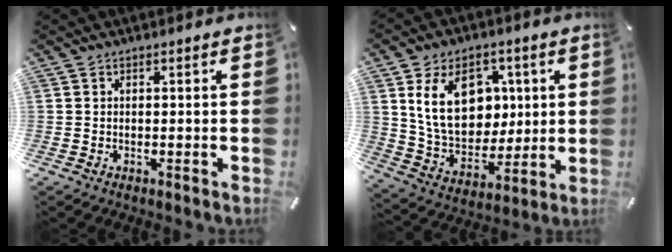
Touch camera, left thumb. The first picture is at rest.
{"total": 17.0, "force": [4.5, 12.8, 10.2], "torque": [-0.182, -0.001, 0.085]}